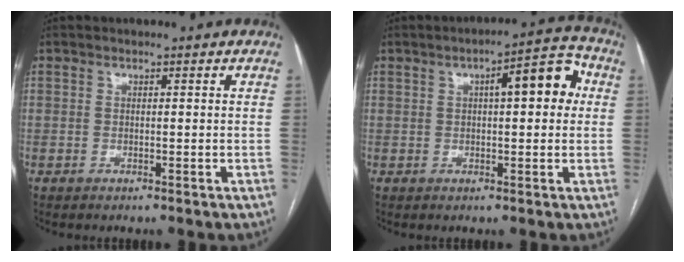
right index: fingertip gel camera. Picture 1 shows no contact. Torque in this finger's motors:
{"motor_torque": [0.62, 0.42, 0.16, 0.07]}